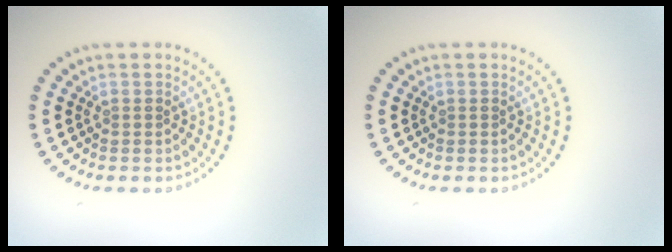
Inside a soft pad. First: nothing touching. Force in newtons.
{"total": 0.0}